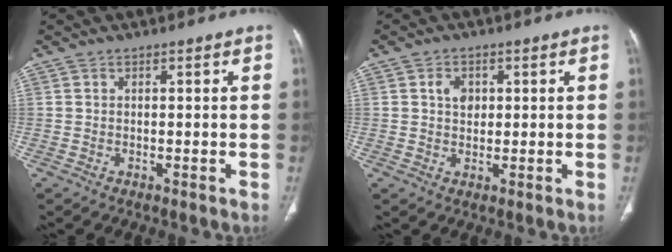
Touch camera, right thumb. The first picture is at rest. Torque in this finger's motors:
{"motor_torque": [-0.14, 0.30, -0.21, -0.01, 0.09]}